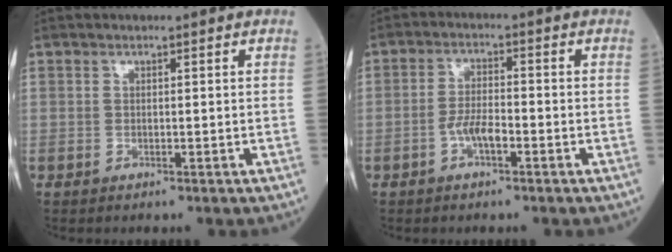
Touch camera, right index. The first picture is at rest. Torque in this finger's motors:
{"motor_torque": [0.71, -0.45, 0.40, 0.09]}